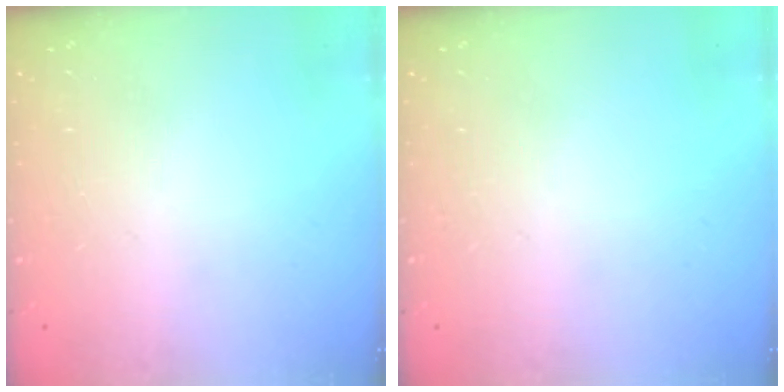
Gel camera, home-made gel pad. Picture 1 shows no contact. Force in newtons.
{"total": 0.0}